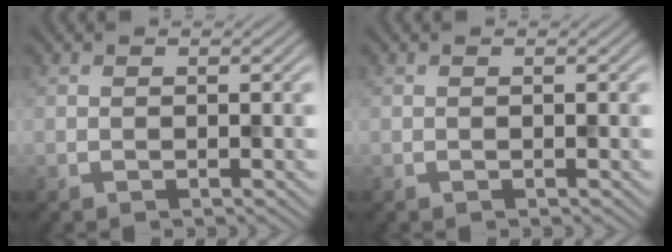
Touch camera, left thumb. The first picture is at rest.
{"total": 0.0}